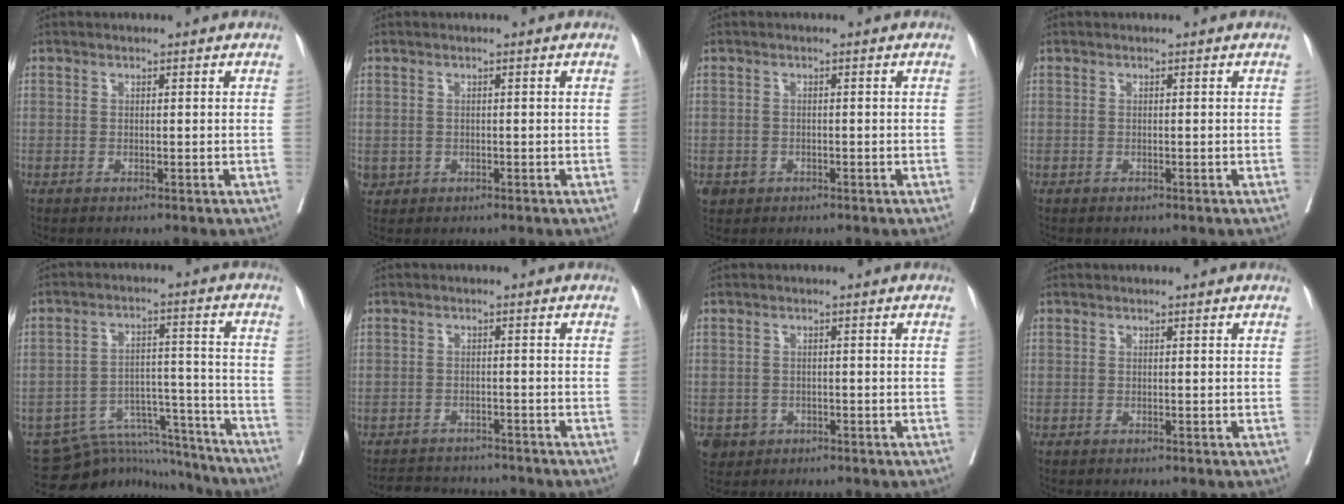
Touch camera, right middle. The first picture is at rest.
{"total": 0.9, "force": [-0.1, 0.9, 0.2], "torque": [-0.002, 0.002, 0.003]}
{"total": 1.8, "force": [-0.9, 1.6, 0.4], "torque": [-0.007, 0.003, -0.010]}
{"total": 0.0}
{"total": 13.3, "force": [-12.7, 3.7, 0.7], "torque": [-0.008, 0.050, -0.188]}
{"total": 7.3, "force": [-6.9, 2.2, 1.2], "torque": [-0.012, 0.003, -0.094]}
{"total": 3.2, "force": [-1.5, 2.8, 0.4], "torque": [-0.003, 0.005, -0.021]}
{"total": 0.0}